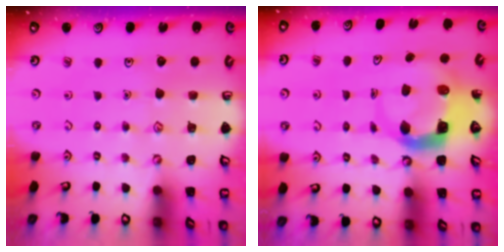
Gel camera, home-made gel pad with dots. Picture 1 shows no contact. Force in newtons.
{"total": 6.2, "press": 6.2, "slide": 0.6}